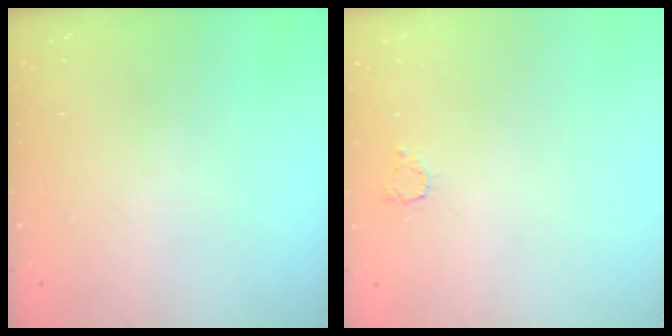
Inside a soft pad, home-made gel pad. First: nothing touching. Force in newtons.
{"total": 2.5, "press": 2.5, "slide": 0.4}